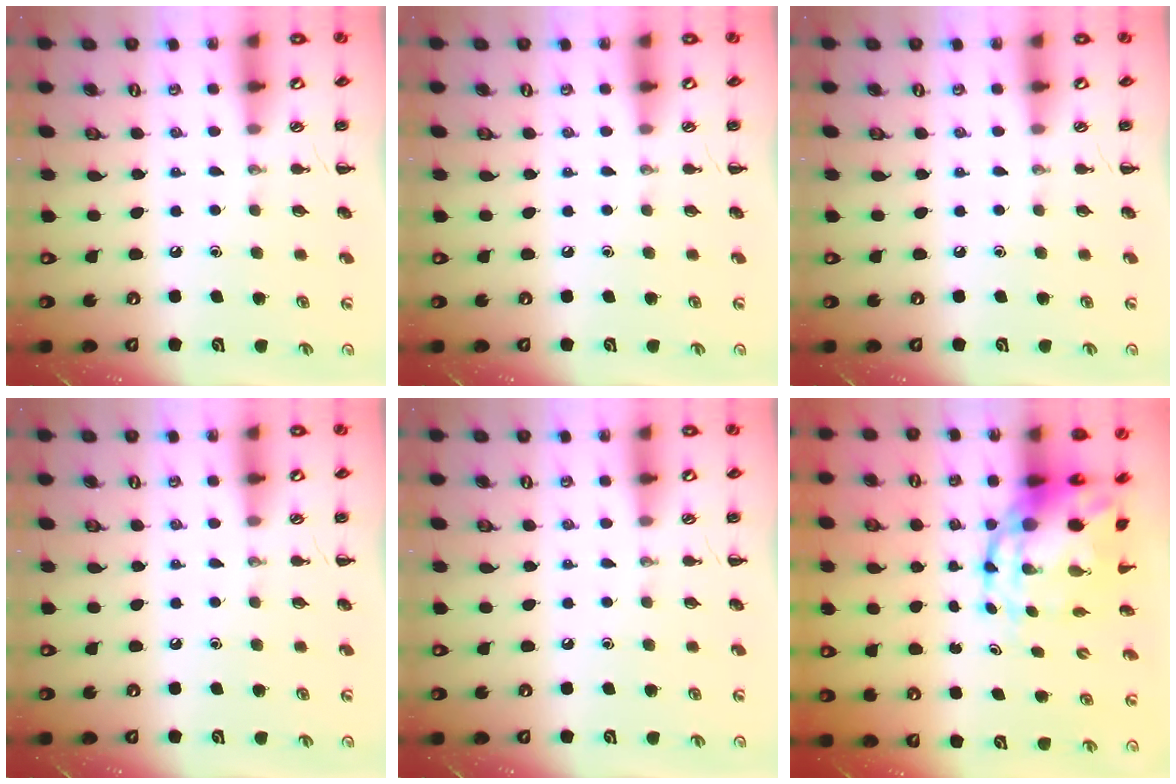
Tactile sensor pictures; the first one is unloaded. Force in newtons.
{"total": 0.0}
{"total": 0.0}
{"total": 0.0}
{"total": 0.0}
{"total": 10.0, "press": 9.7, "slide": 2.4}